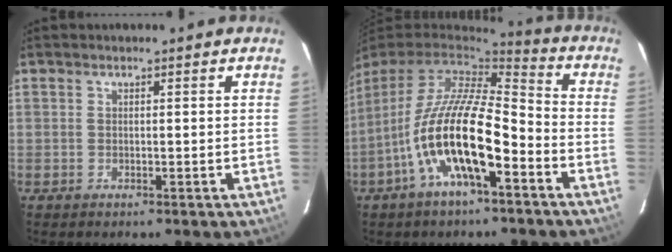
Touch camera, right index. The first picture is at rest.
{"total": 16.6, "force": [-7.0, 4.9, 14.3], "torque": [-0.269, -0.014, -0.135]}